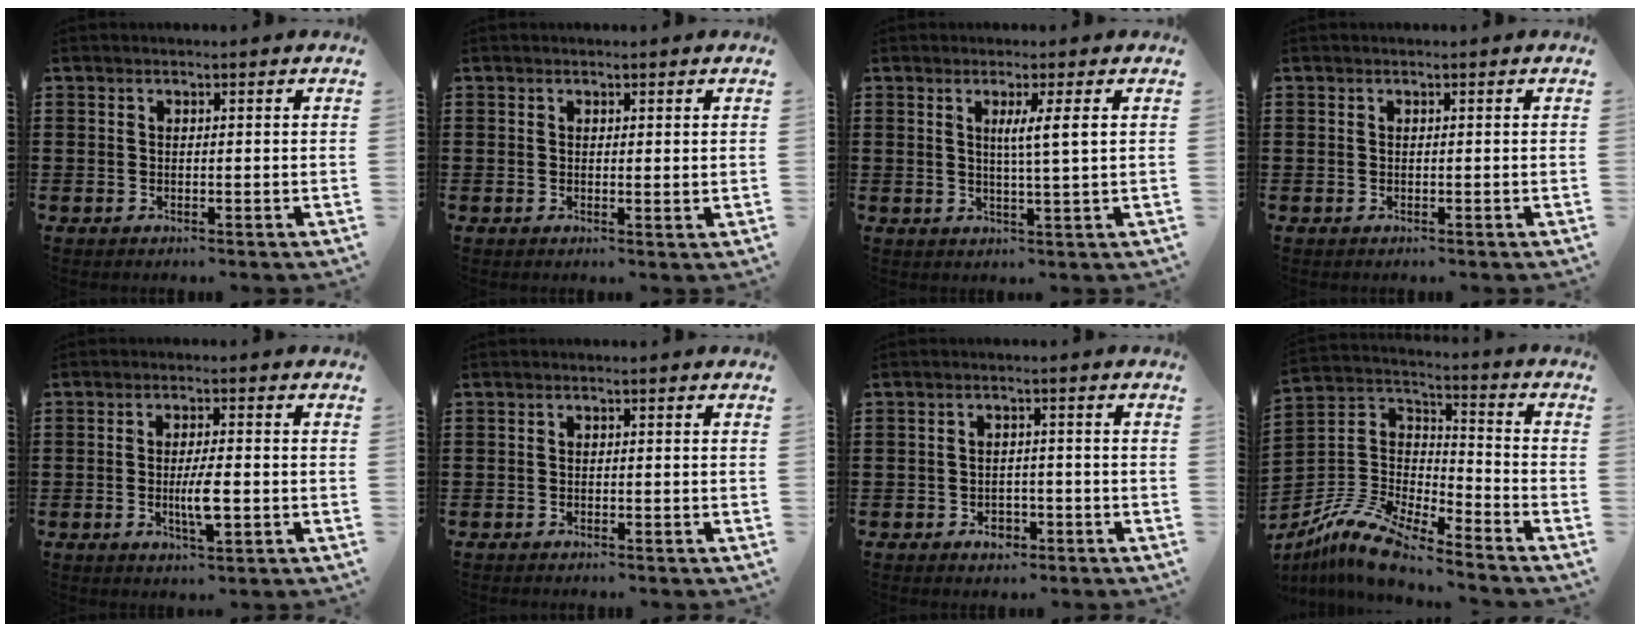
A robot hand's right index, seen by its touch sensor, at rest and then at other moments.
{"total": 0.7, "force": [0.7, 0.3, 0.2], "torque": [-0.006, 0.002, 0.012]}
{"total": 3.7, "force": [1.0, -0.7, 3.5], "torque": [-0.069, -0.008, 0.013]}
{"total": 0.0}
{"total": 4.7, "force": [-1.0, 0.9, 4.6], "torque": [-0.084, -0.004, -0.019]}
{"total": 0.5, "force": [-0.5, 0.0, 0.1], "torque": [-0.005, -0.002, -0.011]}
{"total": 2.3, "force": [-1.5, 1.5, 0.9], "torque": [-0.020, 0.001, -0.031]}
{"total": 11.0, "force": [-9.8, 2.3, 4.5], "torque": [-0.113, 0.020, -0.201]}